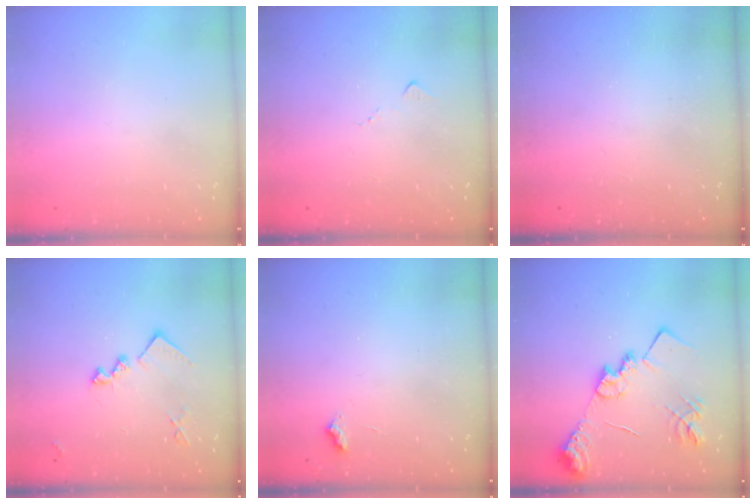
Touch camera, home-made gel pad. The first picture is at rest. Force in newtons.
{"total": 5.8, "press": 5.7, "slide": 0.8}
{"total": 0.6, "press": 0.5, "slide": 0.2}
{"total": 11.0, "press": 11.0, "slide": 0.3}
{"total": 2.7, "press": 2.7, "slide": 0.4}
{"total": 16.1, "press": 16.1, "slide": 1.0}